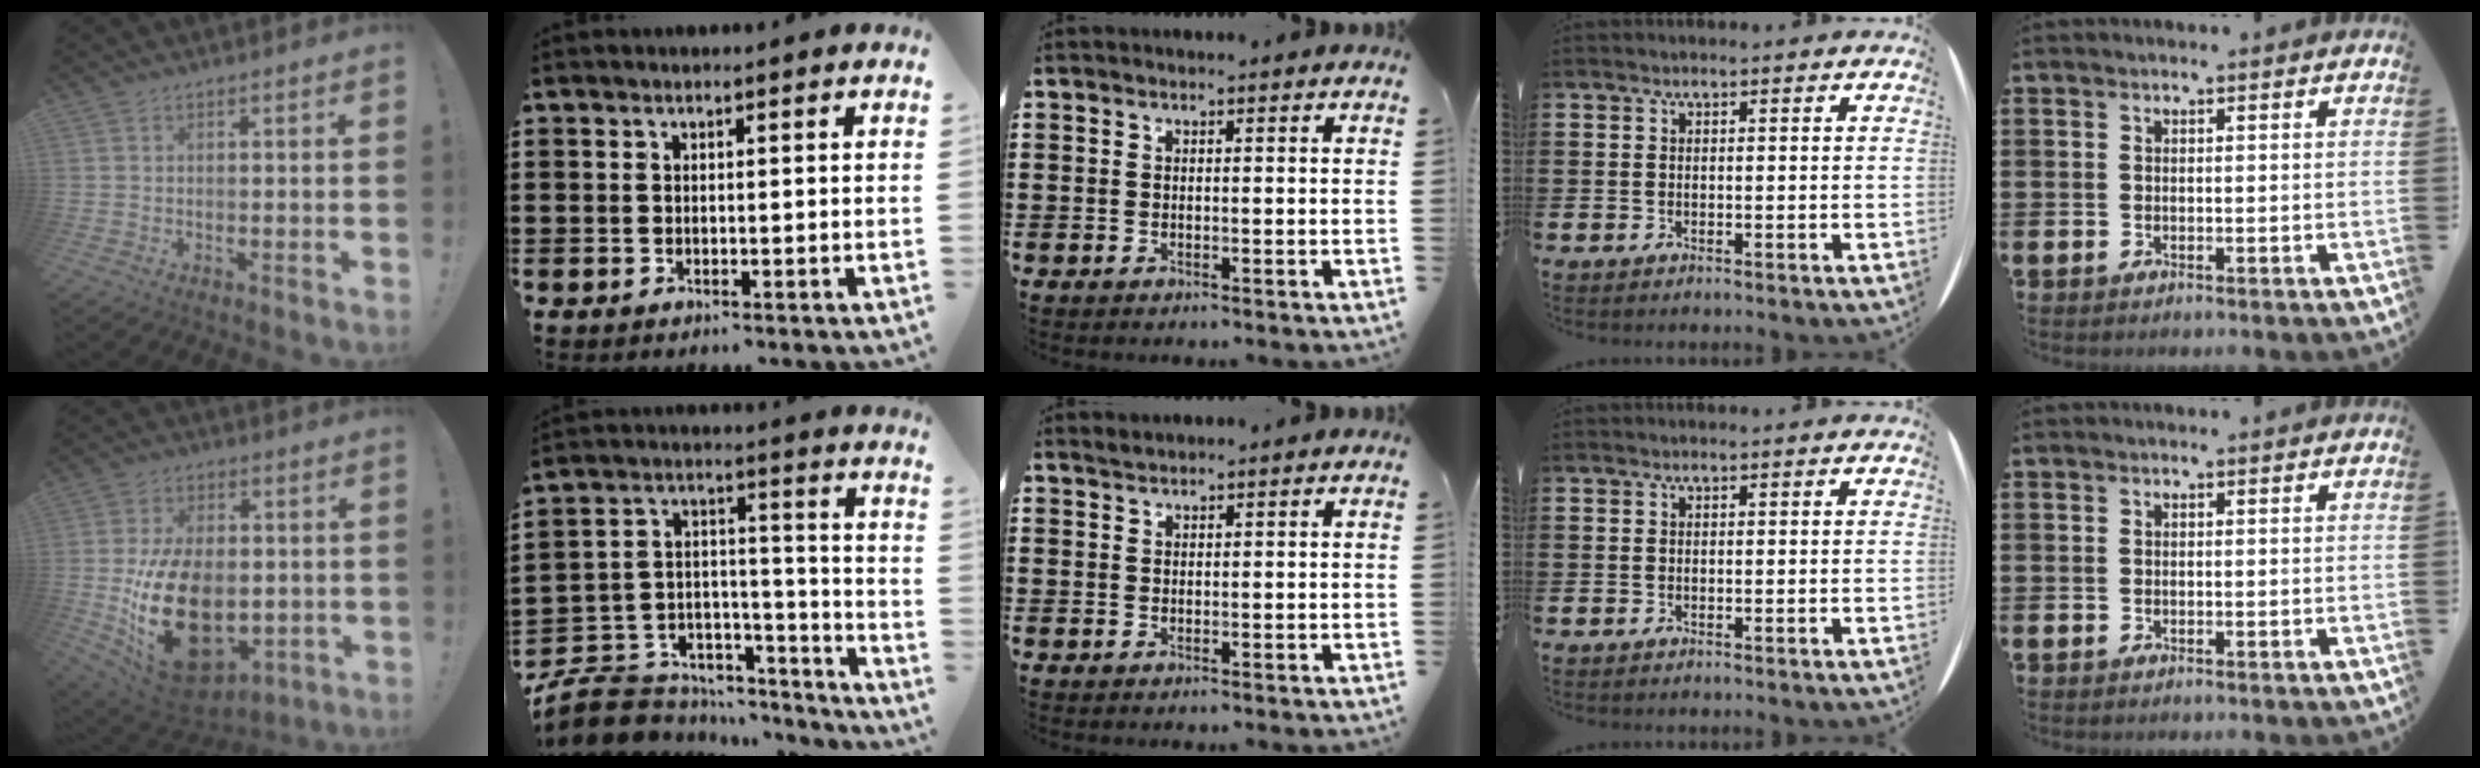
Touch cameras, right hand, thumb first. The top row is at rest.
{"thumb": {"total": 25.9, "force": [-4.0, 16.7, 19.3], "torque": [-0.353, 0.016, -0.040]}, "index": {"total": 7.8, "force": [-6.4, 4.0, 1.6], "torque": [-0.052, -0.002, -0.123]}, "middle": {"total": 0.9, "force": [0.9, 0.1, -0.2], "torque": [0.001, 0.000, 0.018]}}